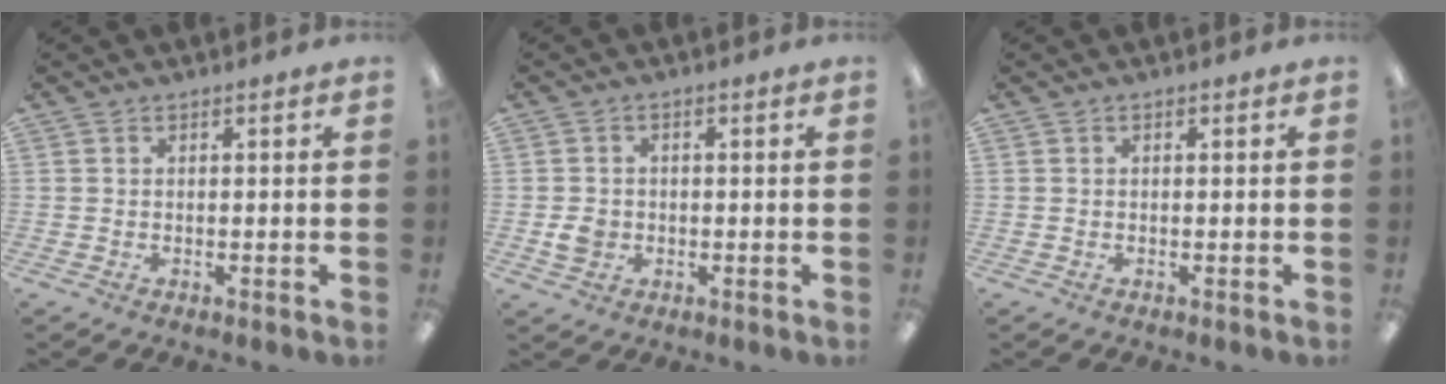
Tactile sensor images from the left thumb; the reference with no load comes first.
{"total": 3.6, "force": [-0.7, 3.2, 1.6], "torque": [-0.018, 0.002, -0.013]}
{"total": 0.0}